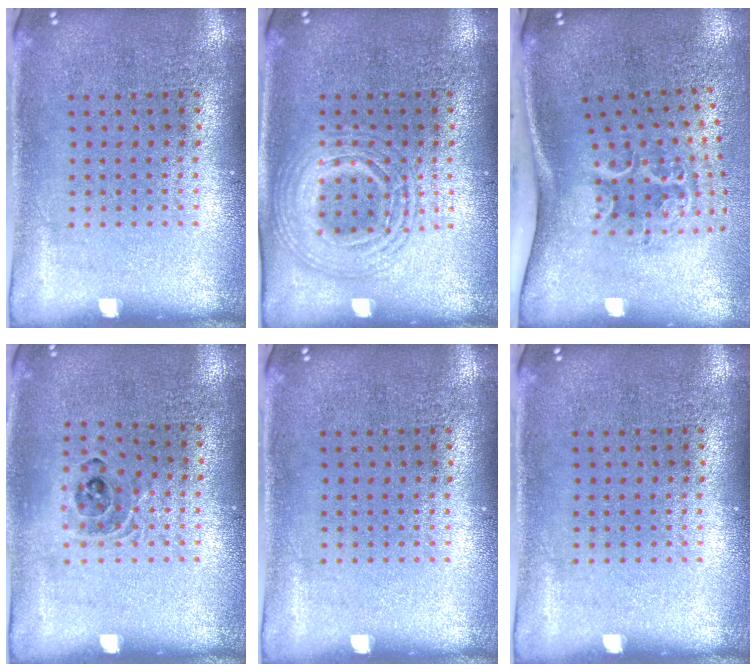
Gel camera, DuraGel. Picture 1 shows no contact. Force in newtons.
{"total": 2.8, "press": 2.8, "slide": 0.3}
{"total": 2.2, "press": 1.3, "slide": 1.8}
{"total": 0.9, "press": 0.9, "slide": 0.2}
{"total": 0.0}
{"total": 0.0}